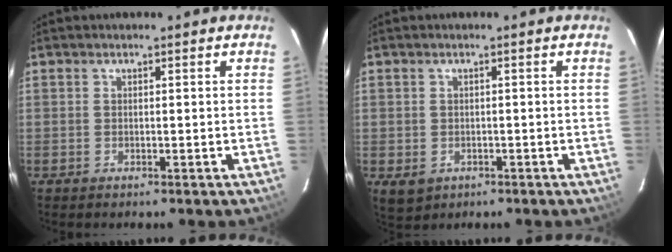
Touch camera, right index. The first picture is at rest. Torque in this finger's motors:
{"motor_torque": [0.04, -0.01, -0.64, -0.21]}